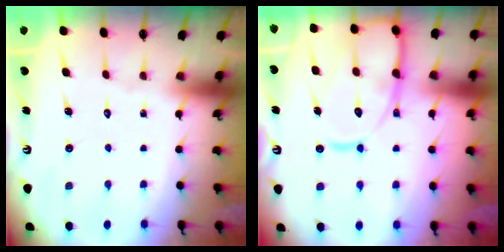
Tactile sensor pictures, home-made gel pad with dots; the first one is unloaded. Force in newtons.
{"total": 17.5, "press": 17.4, "slide": 1.6}